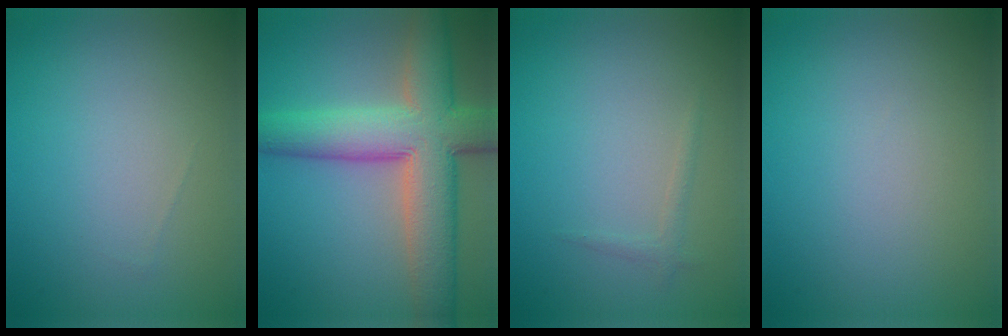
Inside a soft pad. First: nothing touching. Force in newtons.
{"total": 10.3, "press": 10.3, "slide": 0.6}
{"total": 0.7, "press": 0.7, "slide": 0.1}
{"total": 0.0}